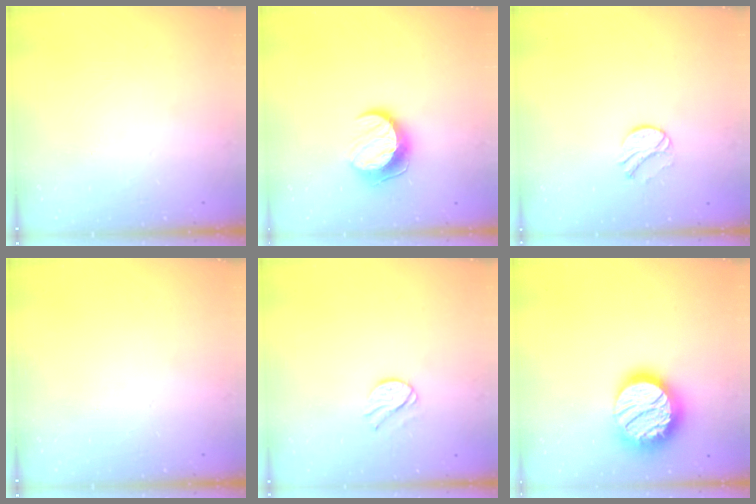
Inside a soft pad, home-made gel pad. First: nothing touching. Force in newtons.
{"total": 9.9, "press": 9.8, "slide": 0.5}
{"total": 7.4, "press": 7.4, "slide": 0.6}
{"total": 0.0}
{"total": 7.4, "press": 7.4, "slide": 0.5}
{"total": 22.2, "press": 22.2, "slide": 1.4}